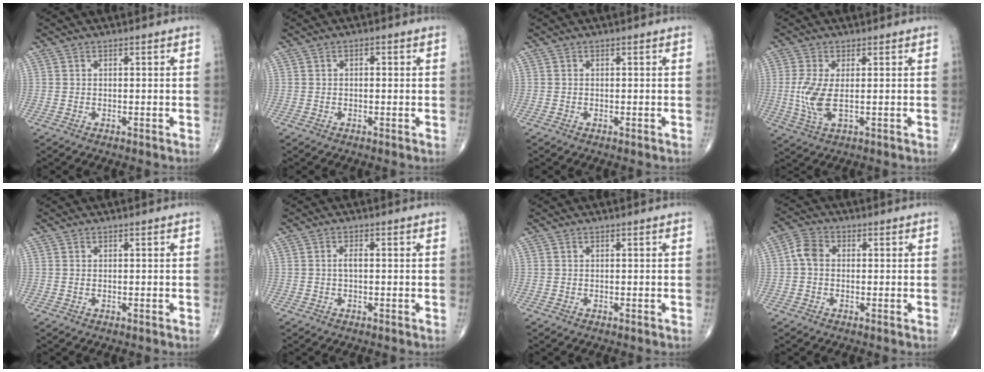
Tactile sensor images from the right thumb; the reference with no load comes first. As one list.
[{"total": 0.8, "force": [0.1, 0.4, 0.7], "torque": [-0.006, 0.002, 0.001]}, {"total": 0.0}, {"total": 6.4, "force": [-0.1, 2.4, 6.0], "torque": [-0.148, -0.011, 0.001]}, {"total": 0.0}, {"total": 1.4, "force": [-0.1, 0.6, 1.3], "torque": [-0.025, 0.002, -0.004]}, {"total": 0.0}, {"total": 4.1, "force": [-0.1, 3.1, 2.6], "torque": [-0.047, 0.014, -0.011]}]